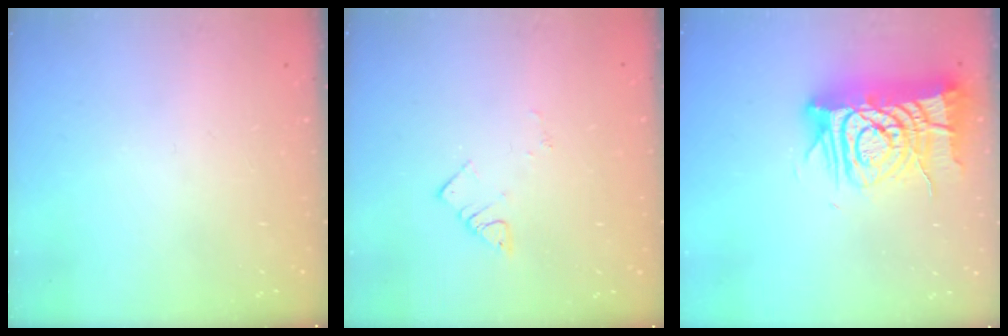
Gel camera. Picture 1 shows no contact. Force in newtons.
{"total": 3.3, "press": 3.3, "slide": 0.4}
{"total": 17.2, "press": 17.2, "slide": 1.5}